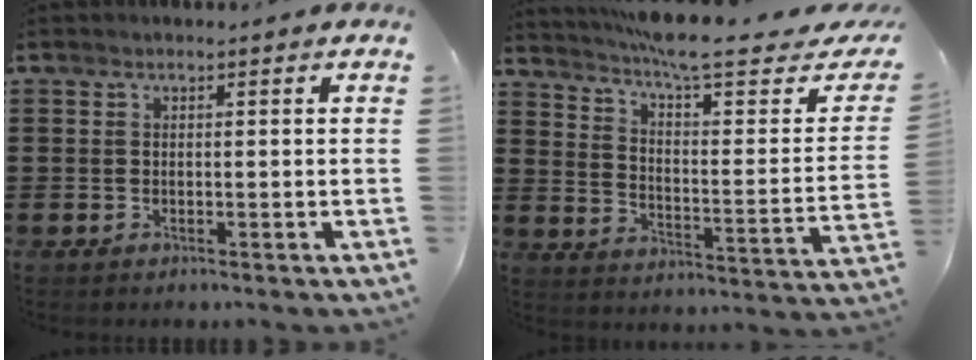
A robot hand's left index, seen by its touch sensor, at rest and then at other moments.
{"total": 9.0, "force": [7.2, 0.6, 5.3], "torque": [-0.120, -0.052, 0.115]}